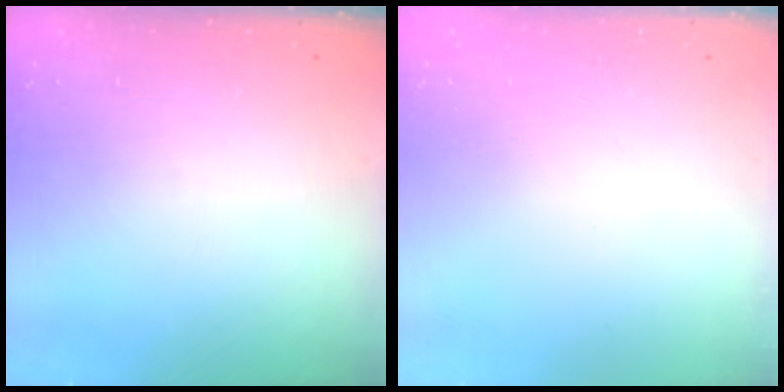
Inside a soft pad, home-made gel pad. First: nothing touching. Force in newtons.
{"total": 0.0}